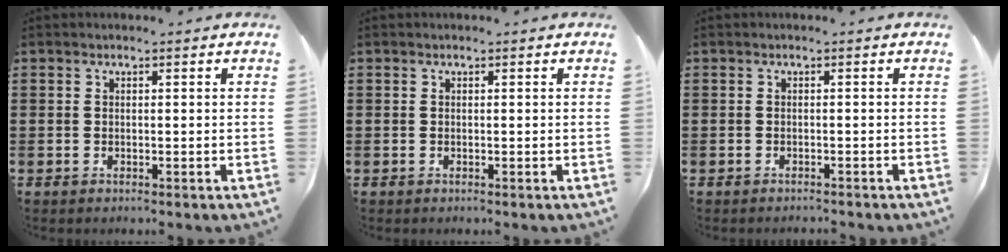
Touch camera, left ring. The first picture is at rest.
{"total": 0.0}
{"total": 0.6, "force": [-0.6, 0.0, 0.1], "torque": [-0.005, -0.001, -0.012]}